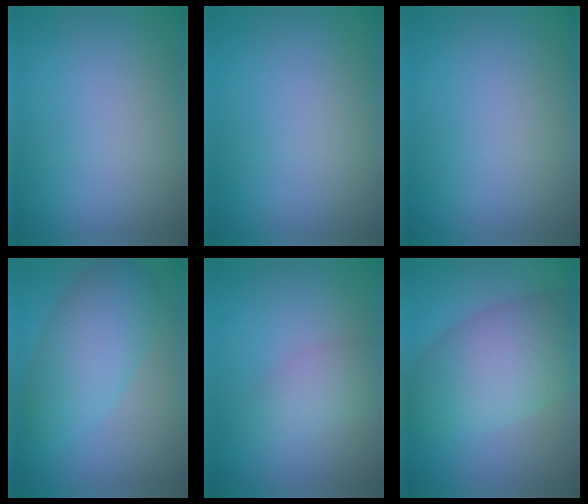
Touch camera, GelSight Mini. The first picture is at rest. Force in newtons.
{"total": 0.0}
{"total": 0.0}
{"total": 5.4, "press": 5.4, "slide": 0.1}
{"total": 2.1, "press": 2.1, "slide": 0.1}
{"total": 7.8, "press": 7.7, "slide": 0.6}